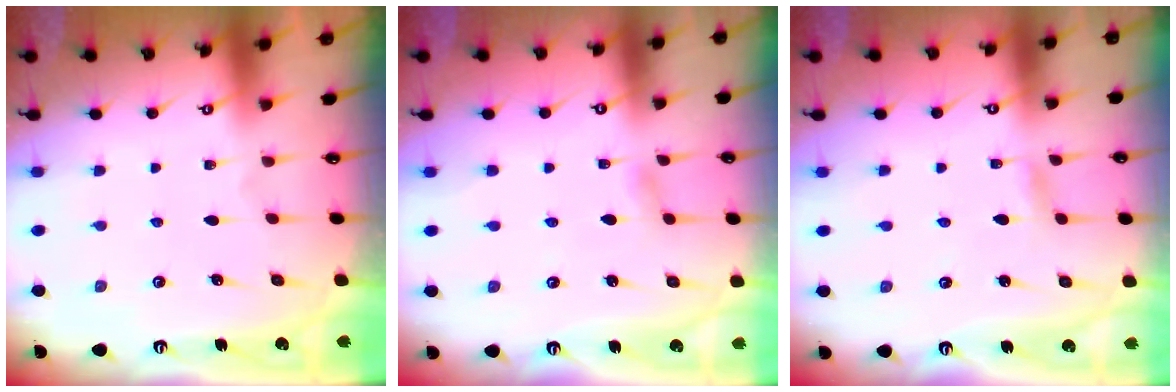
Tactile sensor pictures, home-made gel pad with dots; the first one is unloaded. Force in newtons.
{"total": 4.4, "press": 4.3, "slide": 0.4}
{"total": 1.6, "press": 1.6, "slide": 0.2}